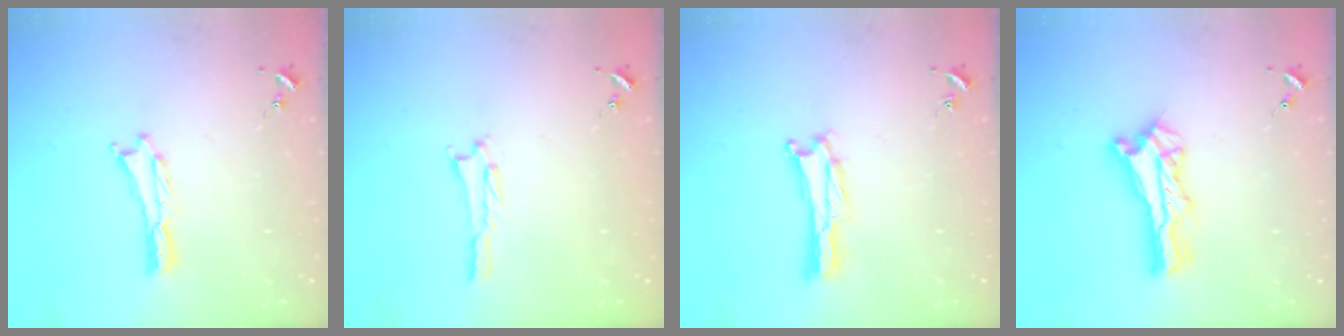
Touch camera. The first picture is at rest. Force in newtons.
{"total": 1.0, "press": 1.0, "slide": 0.2}
{"total": 0.0}
{"total": 3.2, "press": 3.2, "slide": 0.3}